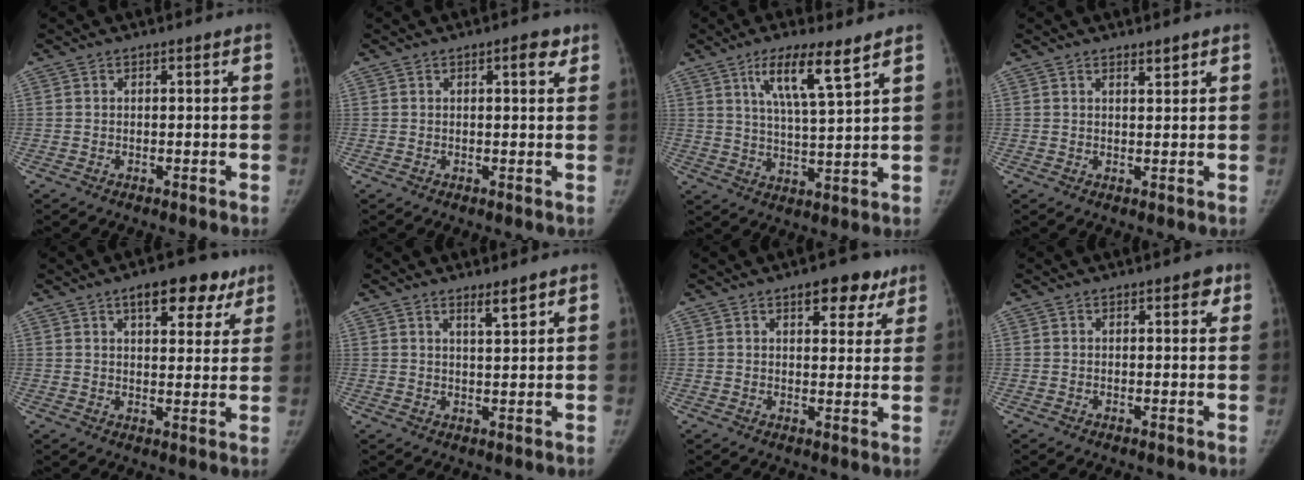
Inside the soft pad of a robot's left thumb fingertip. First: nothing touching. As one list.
[{"total": 2.7, "force": [1.4, 1.0, 2.1], "torque": [-0.022, -0.004, 0.016]}, {"total": 9.9, "force": [5.9, 1.4, 7.8], "torque": [-0.138, -0.033, 0.108]}, {"total": 1.4, "force": [1.2, 0.4, 0.7], "torque": [-0.006, -0.010, 0.020]}, {"total": 10.7, "force": [6.3, 5.2, 7.0], "torque": [-0.052, -0.016, 0.082]}, {"total": 3.0, "force": [2.2, 0.3, 2.0], "torque": [-0.029, -0.020, 0.038]}, {"total": 7.9, "force": [4.8, 4.0, 4.9], "torque": [-0.025, -0.017, 0.058]}, {"total": 2.2, "force": [1.1, 1.1, 1.5], "torque": [-0.005, -0.001, 0.009]}]